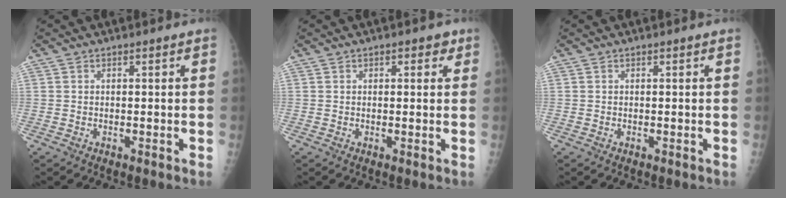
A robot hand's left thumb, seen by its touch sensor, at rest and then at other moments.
{"total": 2.2, "force": [1.1, 1.3, 1.5], "torque": [-0.003, 0.000, 0.011]}
{"total": 0.0}